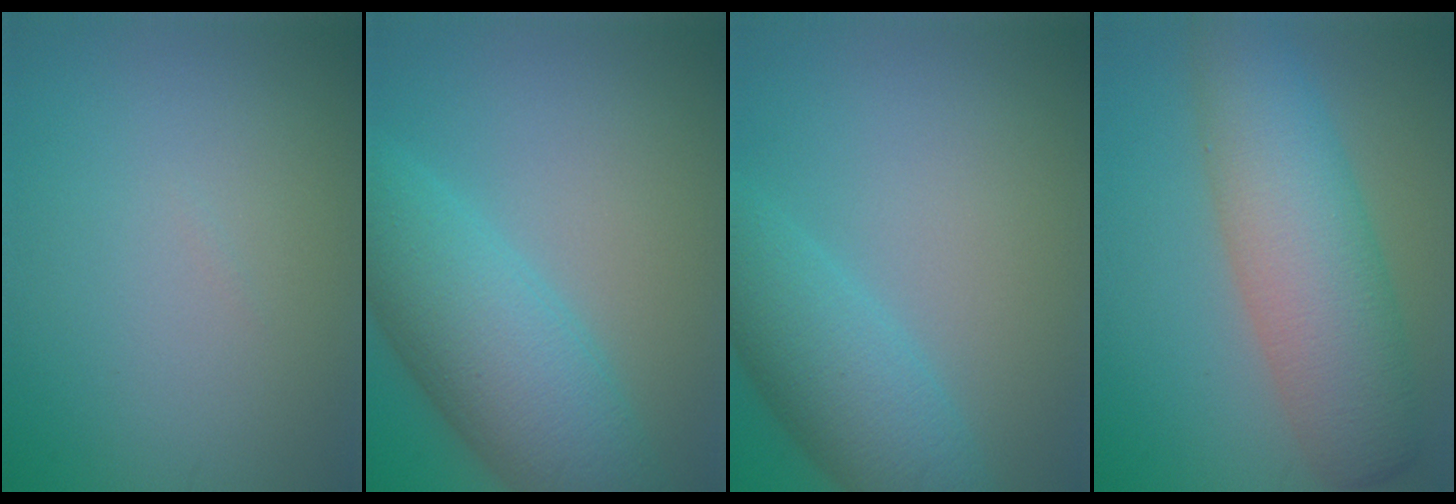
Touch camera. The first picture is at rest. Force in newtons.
{"total": 8.6, "press": 8.6, "slide": 0.3}
{"total": 5.9, "press": 5.9, "slide": 0.2}
{"total": 8.3, "press": 8.3, "slide": 0.2}